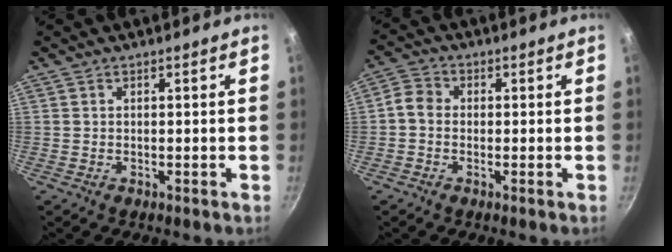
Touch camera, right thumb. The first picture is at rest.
{"total": 3.4, "force": [-0.6, 2.9, 1.8], "torque": [-0.033, 0.011, -0.024]}